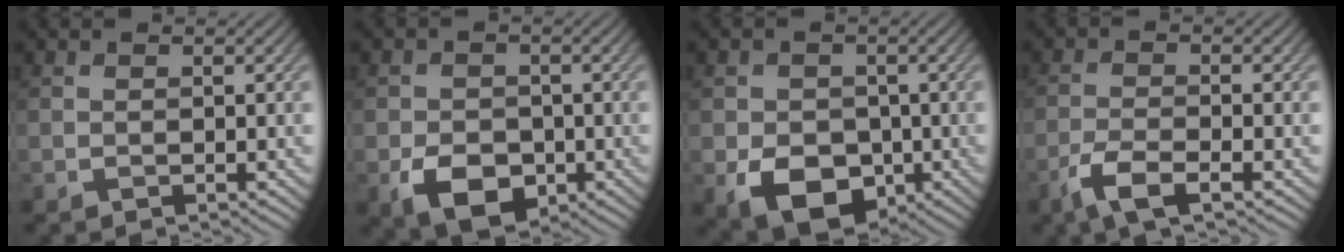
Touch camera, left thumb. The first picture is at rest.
{"total": 5.8, "force": [-2.3, 4.2, 3.3], "torque": [-0.063, -0.014, -0.043]}
{"total": 7.3, "force": [-2.4, 5.5, 4.1], "torque": [-0.080, -0.021, -0.045]}
{"total": 4.4, "force": [-2.8, 1.0, 3.3], "torque": [-0.075, -0.006, -0.063]}